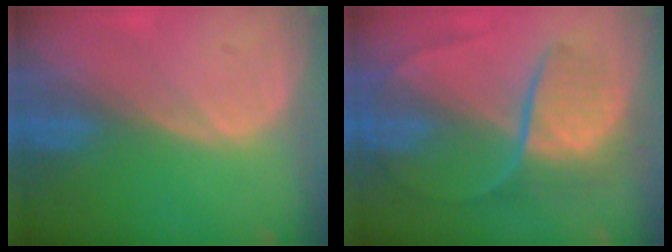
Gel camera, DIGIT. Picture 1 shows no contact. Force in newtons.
{"total": 8.8, "press": 7.6, "slide": 4.6}